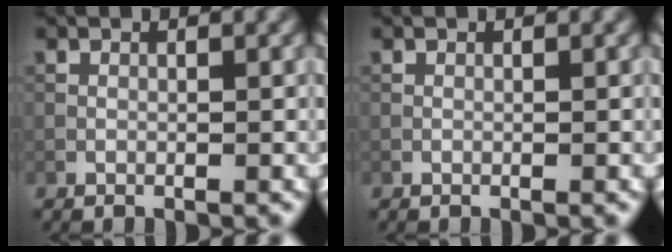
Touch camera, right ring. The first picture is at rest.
{"total": 0.0}